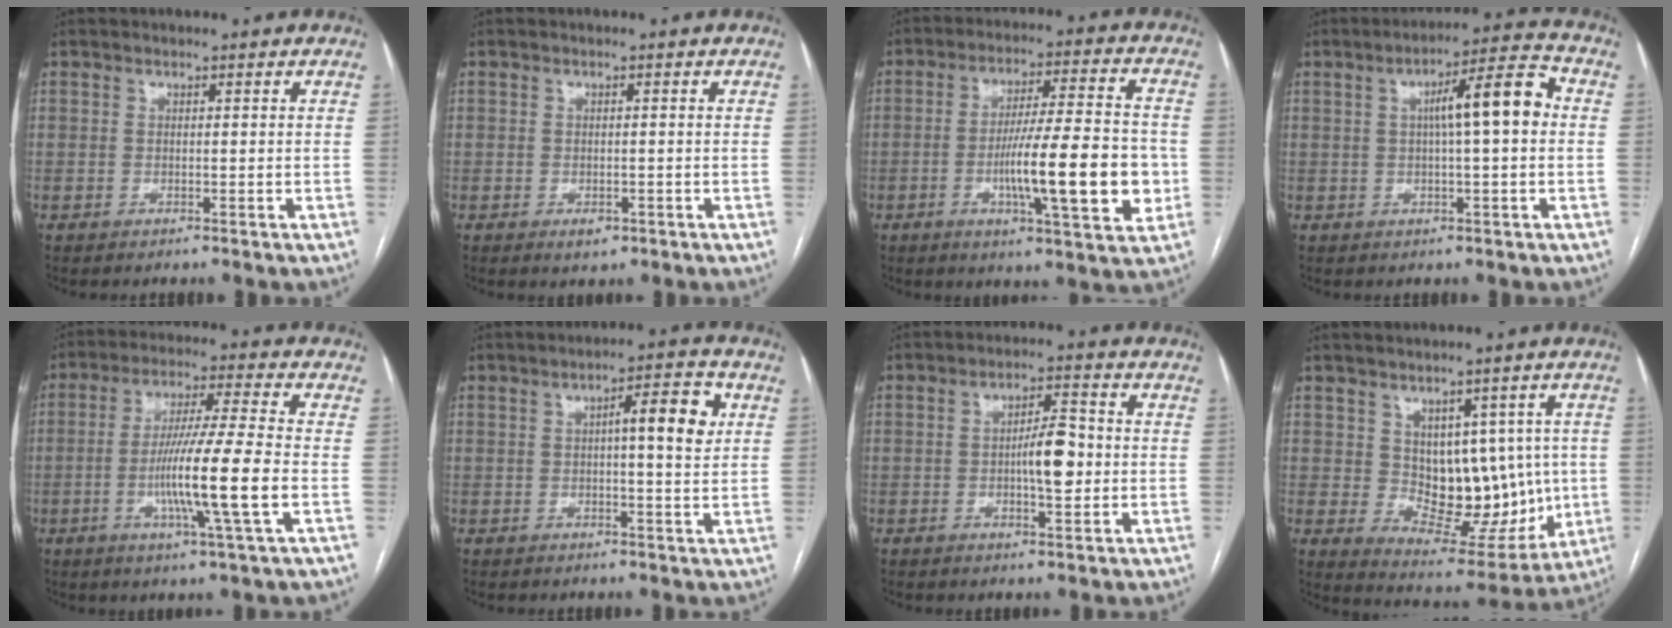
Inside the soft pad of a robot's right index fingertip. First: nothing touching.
{"total": 1.8, "force": [-0.9, 1.1, 1.2], "torque": [-0.012, 0.001, -0.006]}
{"total": 15.7, "force": [-3.3, 1.9, 15.2], "torque": [-0.243, 0.000, -0.050]}
{"total": 9.5, "force": [1.1, 0.9, 9.4], "torque": [-0.146, 0.027, 0.015]}
{"total": 12.9, "force": [-3.0, -1.0, 12.5], "torque": [-0.232, -0.011, -0.060]}
{"total": 7.5, "force": [1.4, 0.9, 7.3], "torque": [-0.106, 0.014, 0.016]}
{"total": 6.4, "force": [-0.6, 1.6, 6.2], "torque": [-0.104, 0.007, -0.009]}
{"total": 12.3, "force": [0.5, 7.6, 9.8], "torque": [-0.110, 0.015, 0.035]}